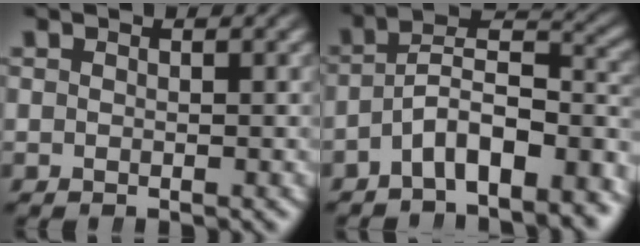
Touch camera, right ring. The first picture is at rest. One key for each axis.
{"total": 8.8, "fx": -4.6, "fy": 5.0, "fz": 5.5, "tx": -0.084, "ty": -0.018, "tz": -0.067}